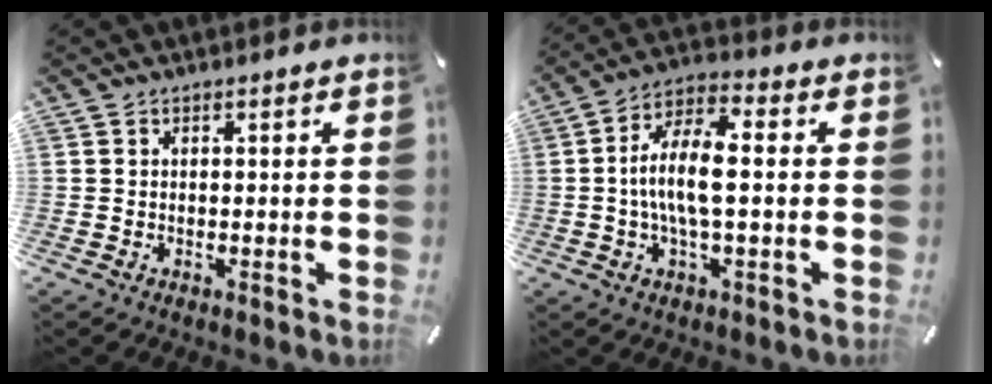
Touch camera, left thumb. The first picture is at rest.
{"total": 10.8, "force": [-0.6, 3.9, 10.0], "torque": [-0.199, 0.001, -0.013]}